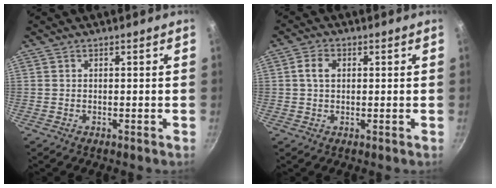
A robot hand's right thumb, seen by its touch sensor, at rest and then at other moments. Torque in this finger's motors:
{"motor_torque": [0.00, 0.00, 0.08, -0.11, 0.02]}